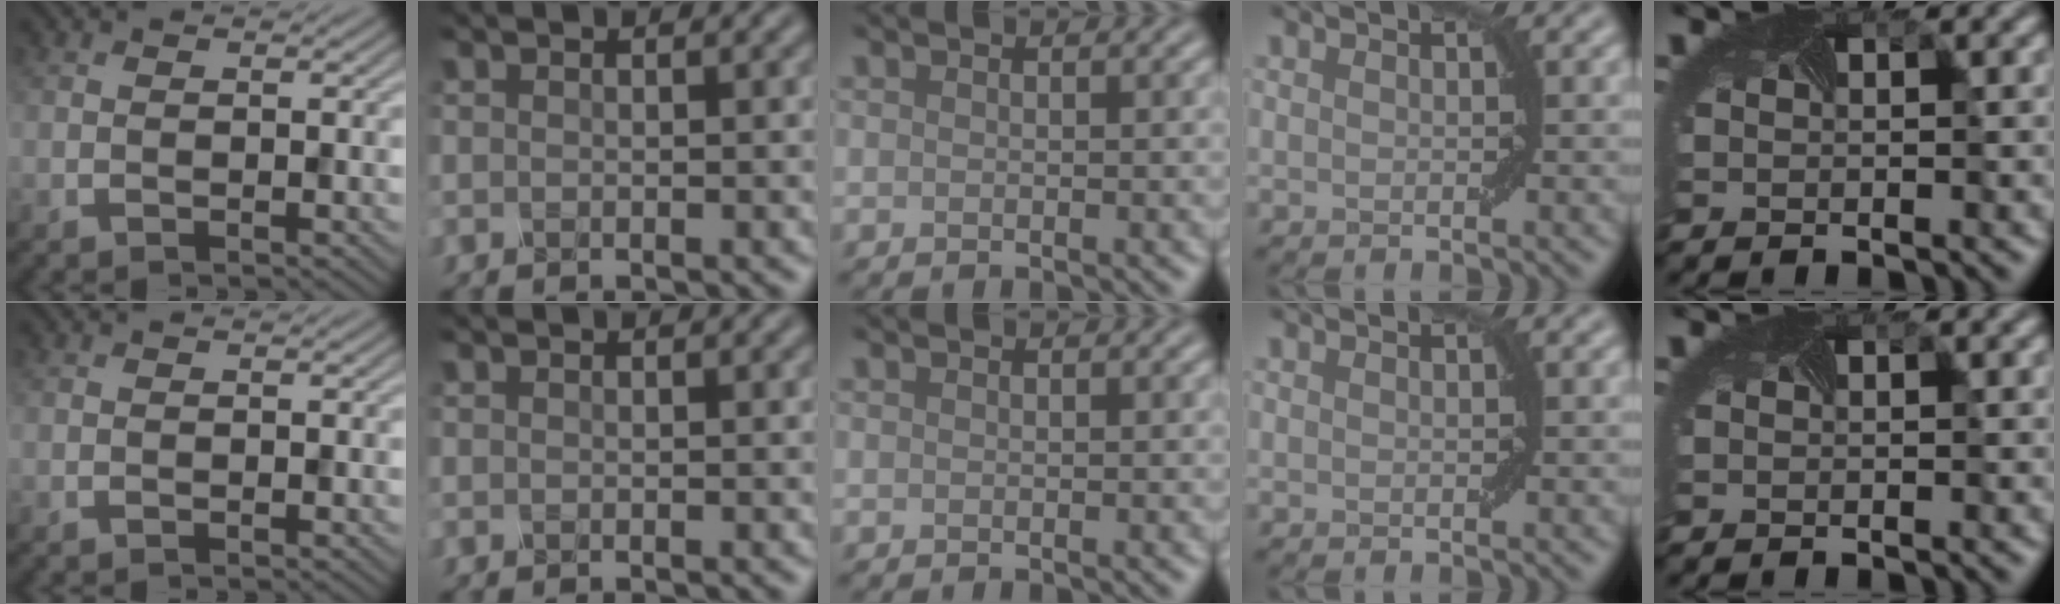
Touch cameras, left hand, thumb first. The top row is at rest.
{}